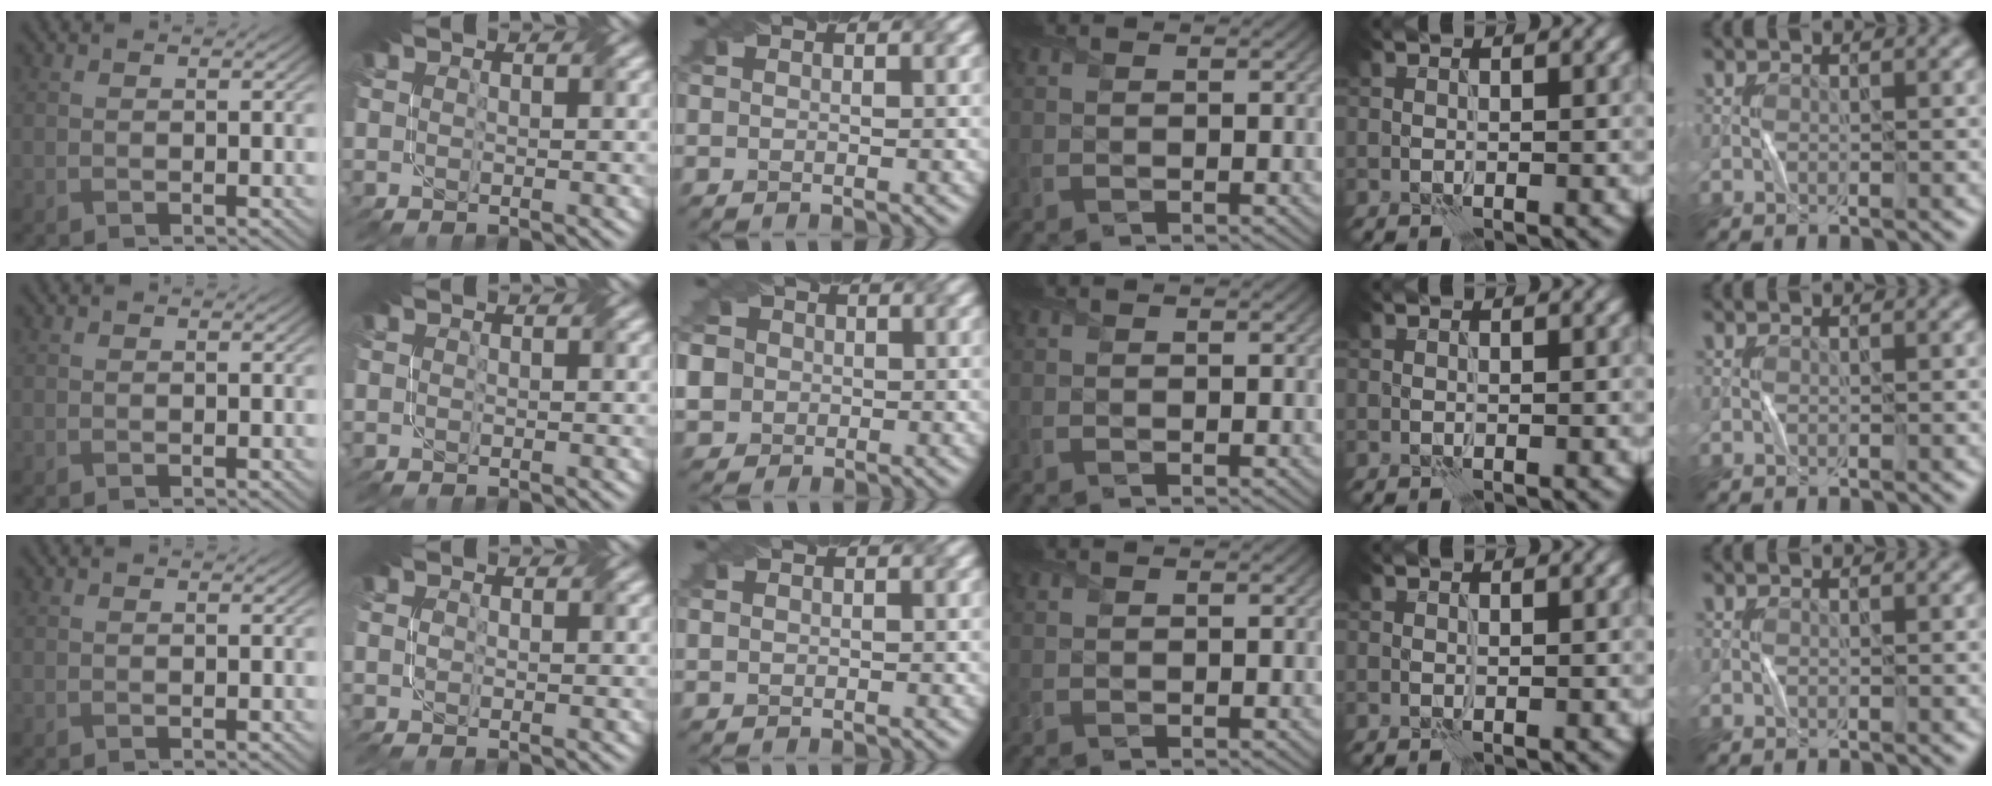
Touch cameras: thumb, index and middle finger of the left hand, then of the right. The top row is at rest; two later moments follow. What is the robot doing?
{"motion": "fold", "object": "paper"}